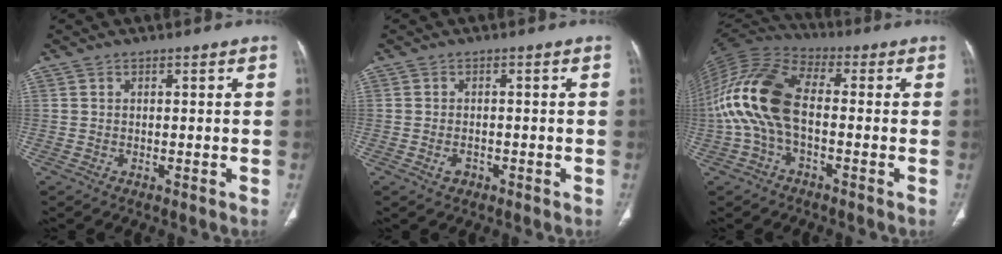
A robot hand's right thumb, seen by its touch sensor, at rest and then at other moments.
{"total": 1.9, "force": [-0.9, 1.3, 1.0], "torque": [-0.019, 0.007, -0.011]}
{"total": 15.7, "force": [-1.5, 8.3, 13.3], "torque": [-0.283, 0.034, -0.038]}